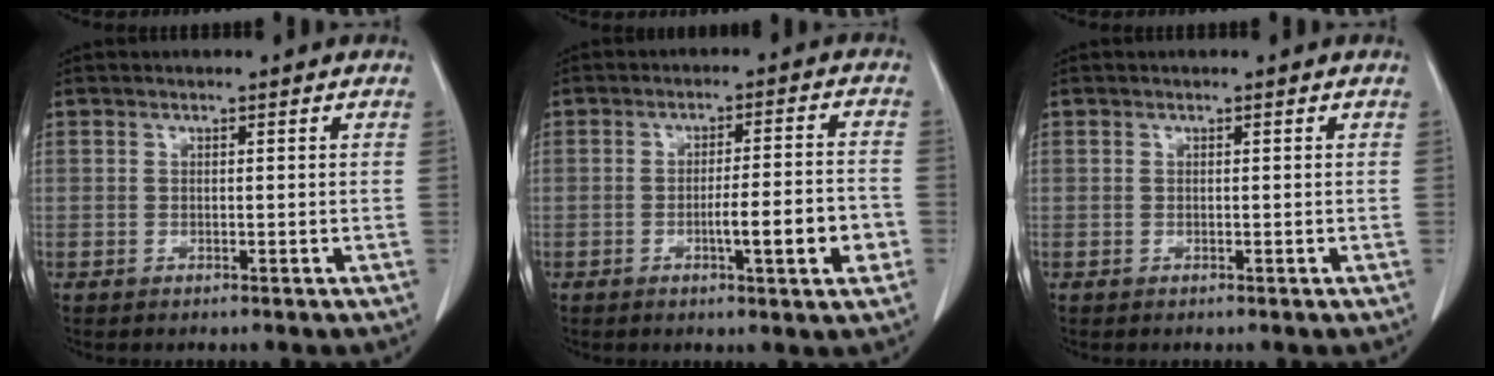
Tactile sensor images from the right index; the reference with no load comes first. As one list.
[{"total": 8.1, "force": [-2.6, 0.6, 7.6], "torque": [-0.109, 0.004, -0.037]}, {"total": 0.0}]